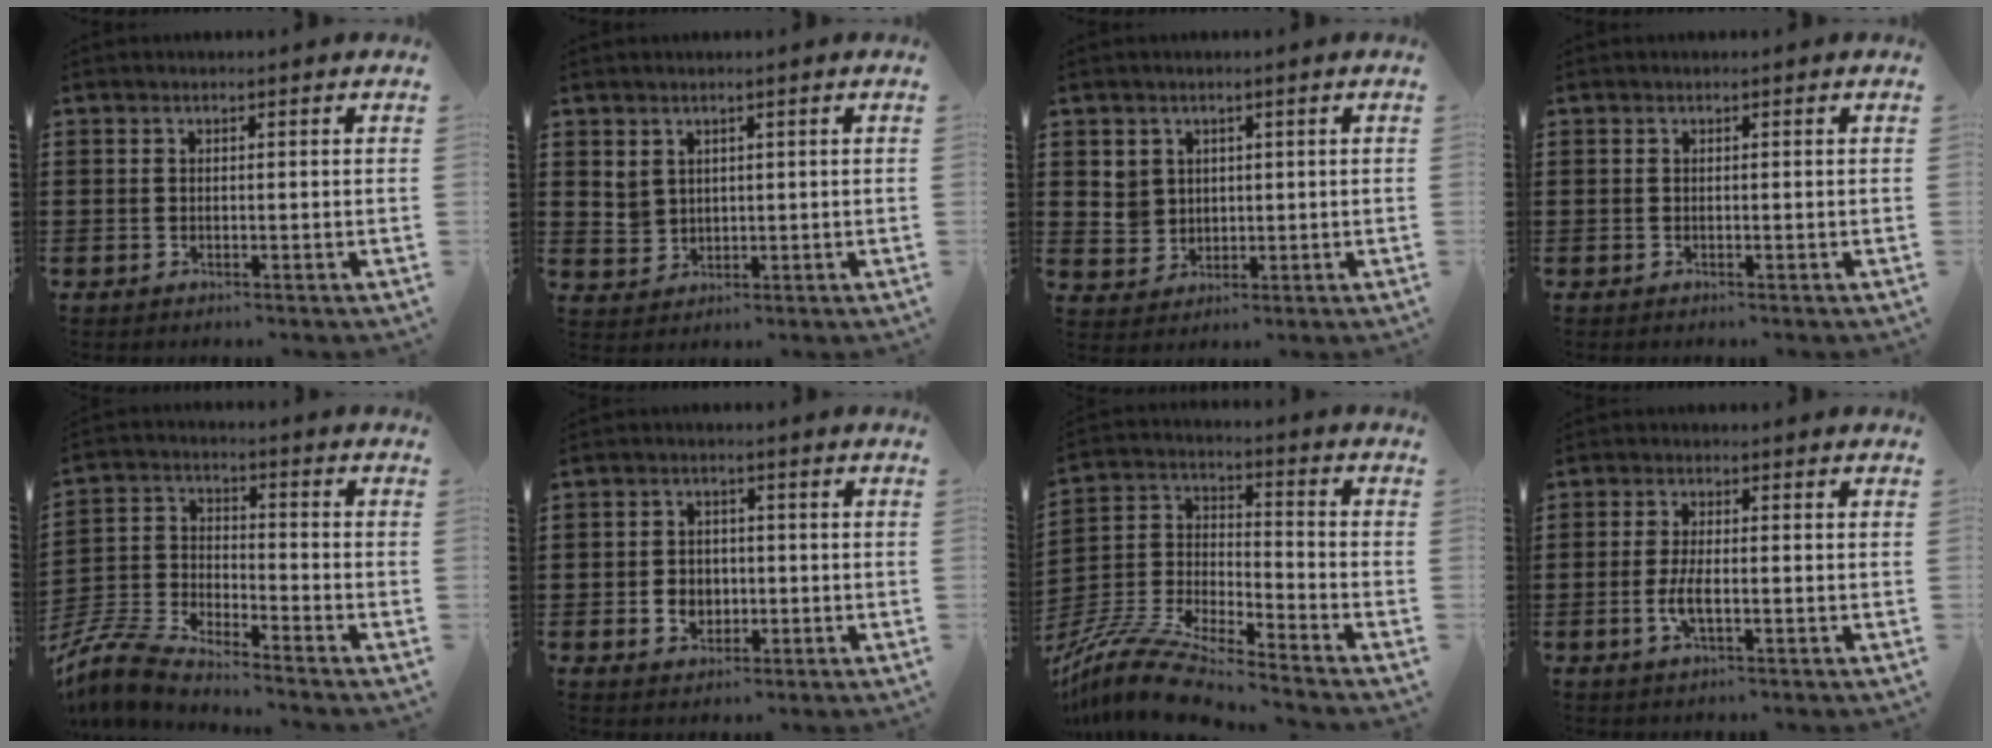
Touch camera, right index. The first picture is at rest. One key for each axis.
{"total": 2.9, "fx": 1.6, "fy": 2.3, "fz": 0.5, "tx": -0.020, "ty": 0.010, "tz": 0.032}
{"total": 3.9, "fx": 1.6, "fy": 3.5, "fz": 0.6, "tx": -0.030, "ty": 0.013, "tz": 0.029}
{"total": 0.0}
{"total": 7.2, "fx": -6.9, "fy": 0.5, "fz": 1.9, "tx": -0.067, "ty": -0.004, "tz": -0.146}
{"total": 3.6, "fx": -0.9, "fy": 3.0, "fz": 1.9, "tx": -0.037, "ty": 0.000, "tz": -0.020}
{"total": 10.3, "fx": -9.5, "fy": 1.2, "fz": 3.8, "tx": -0.098, "ty": 0.006, "tz": -0.196}
{"total": 3.5, "fx": -0.9, "fy": 0.8, "fz": 3.3, "tx": -0.071, "ty": -0.007, "tz": -0.020}